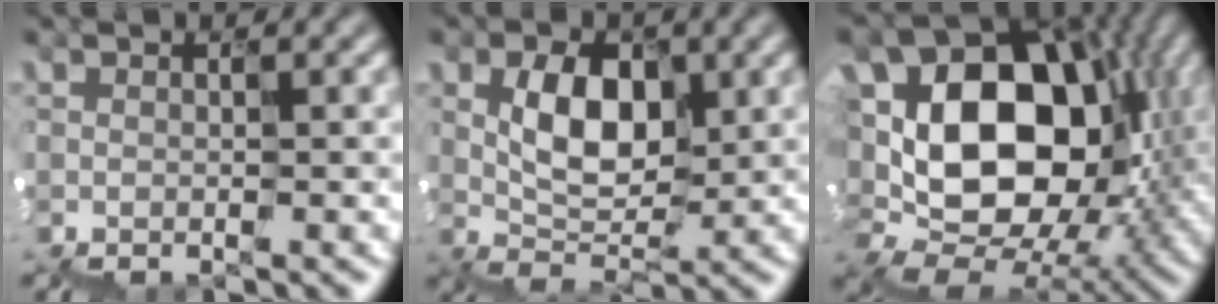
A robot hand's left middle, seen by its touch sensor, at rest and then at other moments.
{"total": 2.7, "force": [0.8, 2.0, 1.6], "torque": [-0.043, 0.005, 0.015]}
{"total": 14.9, "force": [1.3, 11.2, 9.8], "torque": [-0.188, 0.009, 0.025]}